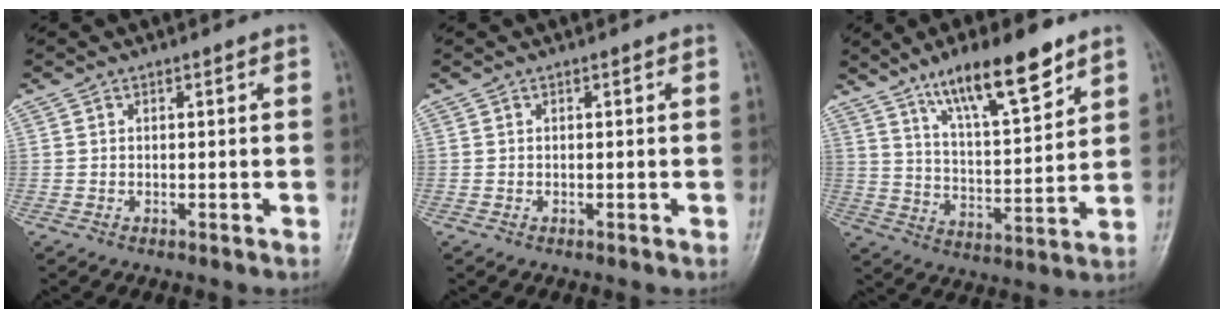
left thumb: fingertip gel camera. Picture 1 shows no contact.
{"total": 0.0}
{"total": 14.8, "force": [9.8, 3.9, 10.5], "torque": [-0.153, -0.051, 0.171]}